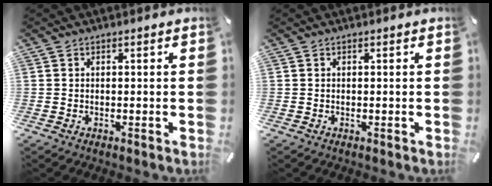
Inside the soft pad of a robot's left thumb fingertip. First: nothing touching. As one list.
[{"total": 0.0}]